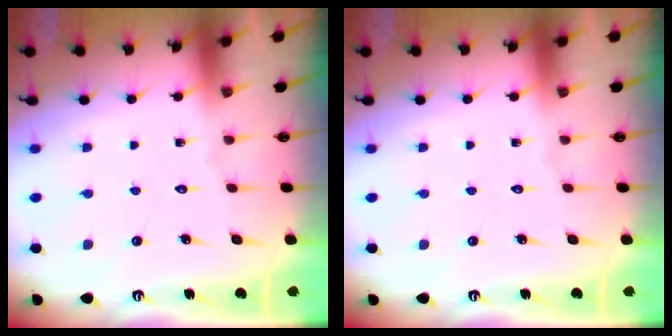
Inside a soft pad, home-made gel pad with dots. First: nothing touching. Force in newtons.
{"total": 0.0}